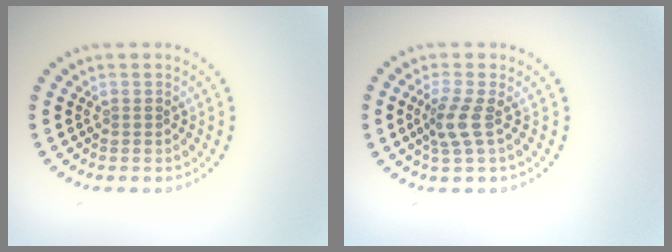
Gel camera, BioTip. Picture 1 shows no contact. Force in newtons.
{"total": 2.4, "press": 1.8, "slide": 1.6}